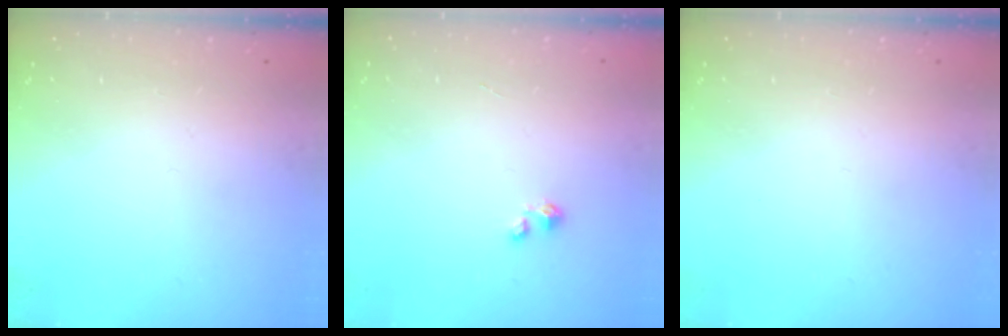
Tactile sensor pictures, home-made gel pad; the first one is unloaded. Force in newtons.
{"total": 0.8, "press": 0.7, "slide": 0.3}
{"total": 0.0}